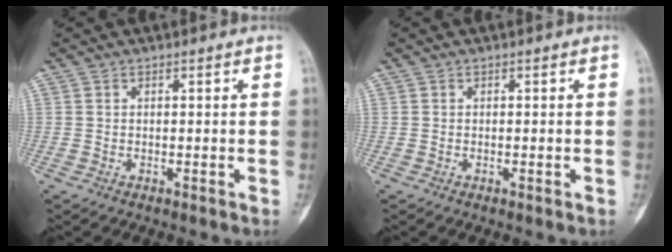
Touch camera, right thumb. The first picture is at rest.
{"total": 0.5, "force": [-0.2, 0.2, 0.5], "torque": [-0.008, -0.001, -0.002]}